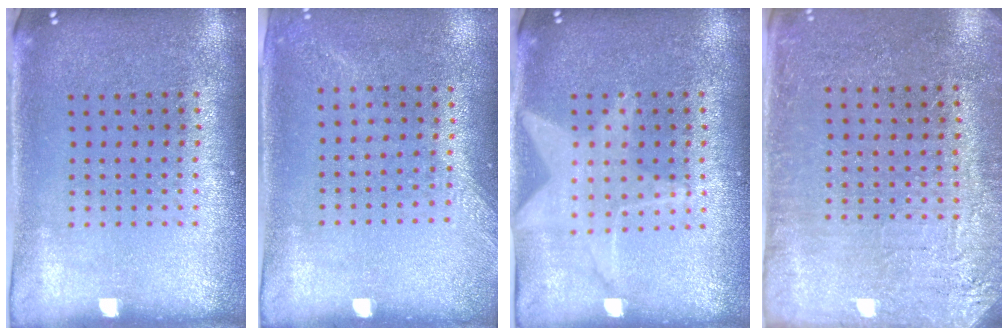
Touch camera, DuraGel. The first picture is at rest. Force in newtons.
{"total": 1.3, "press": 1.0, "slide": 0.8}
{"total": 1.4, "press": 1.4, "slide": 0.2}
{"total": 2.8, "press": 2.7, "slide": 0.6}